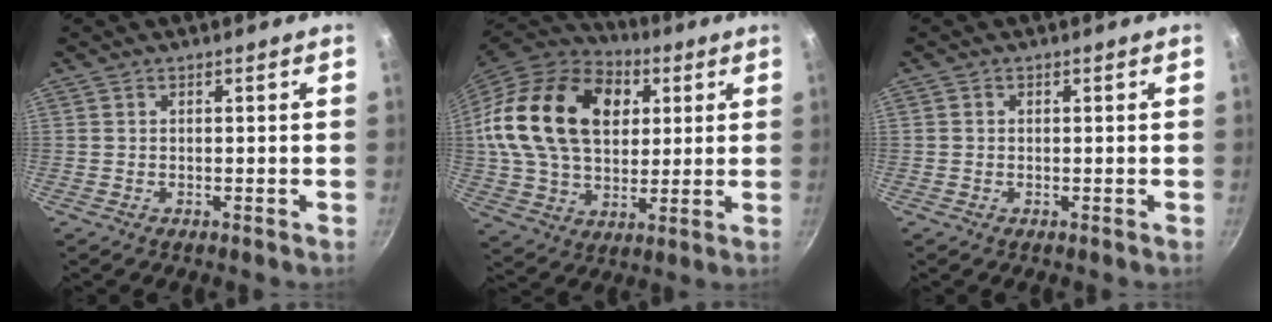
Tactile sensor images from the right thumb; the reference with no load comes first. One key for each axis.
{"total": 26.0, "fx": 6.8, "fy": 17.9, "fz": 17.6, "tx": -0.294, "ty": 0.009, "tz": 0.115}
{"total": 0.6, "fx": 0.1, "fy": 0.6, "fz": 0.0, "tx": 0.004, "ty": 0.003, "tz": 0.000}